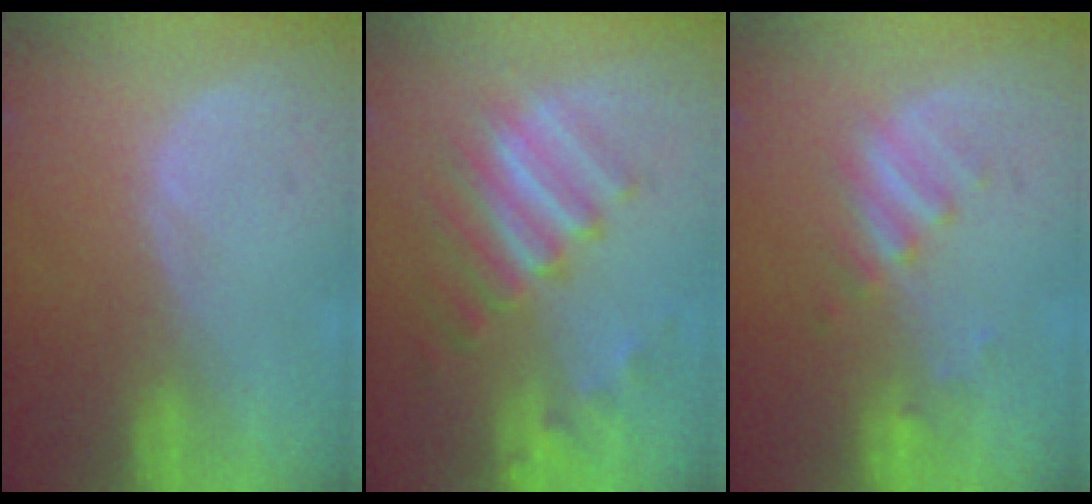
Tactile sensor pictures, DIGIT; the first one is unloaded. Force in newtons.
{"total": 9.5, "press": 8.2, "slide": 4.9}
{"total": 3.6, "press": 3.6, "slide": 0.5}